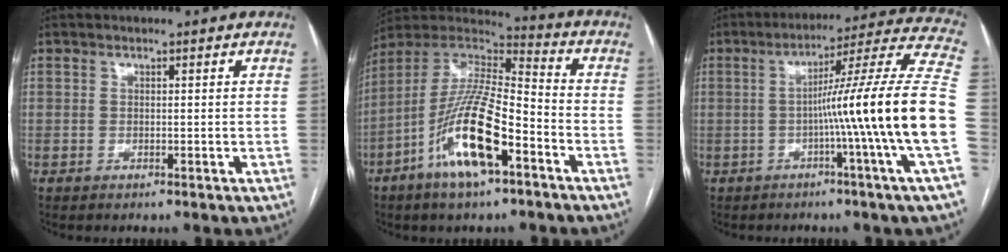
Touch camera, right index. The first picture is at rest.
{"total": 16.7, "force": [-7.5, 3.7, 14.5], "torque": [-0.290, -0.003, -0.136]}
{"total": 19.1, "force": [-3.5, -3.5, 18.5], "torque": [-0.233, 0.006, -0.070]}